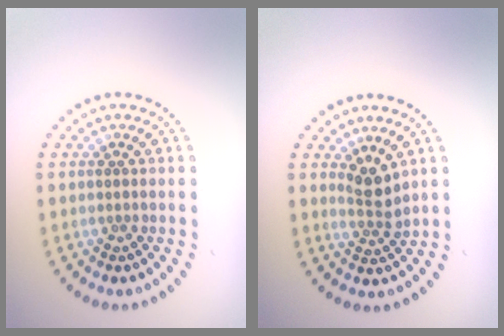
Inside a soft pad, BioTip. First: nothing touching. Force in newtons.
{"total": 2.4, "press": 1.8, "slide": 1.6}